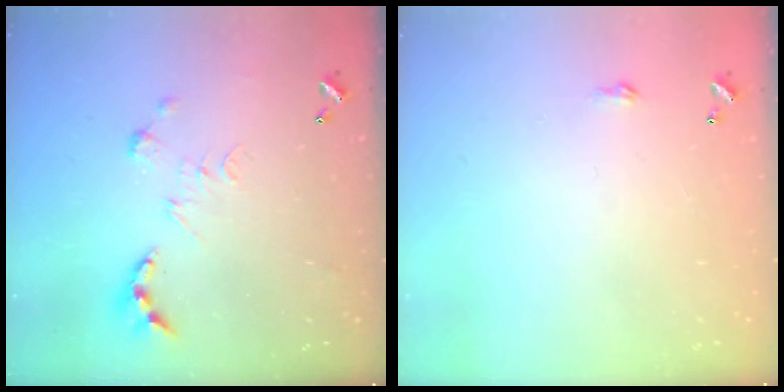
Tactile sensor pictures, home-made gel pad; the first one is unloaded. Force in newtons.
{"total": 1.8, "press": 1.8, "slide": 0.3}